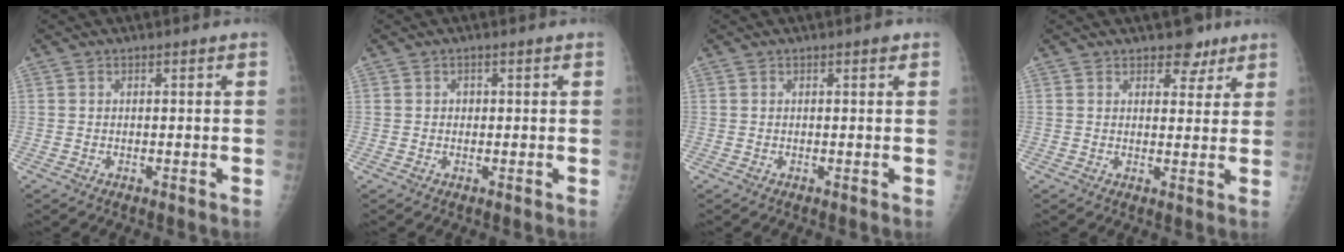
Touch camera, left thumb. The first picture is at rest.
{"total": 0.9, "force": [0.1, 0.8, 0.4], "torque": [0.002, 0.002, 0.001]}
{"total": 0.8, "force": [0.5, 0.2, 0.6], "torque": [-0.008, 0.000, 0.005]}
{"total": 4.5, "force": [3.3, 2.6, 1.5], "torque": [0.009, -0.017, 0.045]}